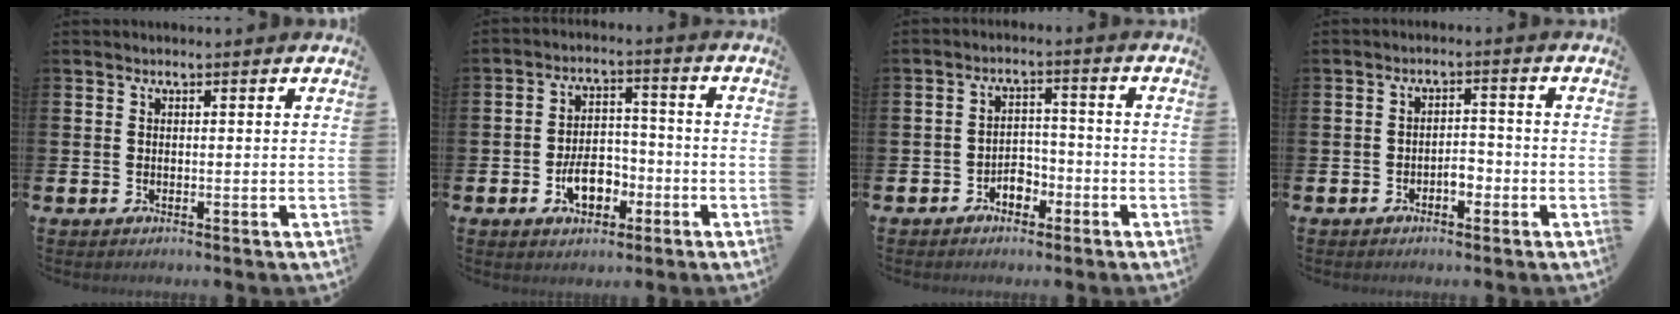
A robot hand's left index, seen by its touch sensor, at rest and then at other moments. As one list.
[{"total": 5.9, "force": [-2.4, 3.8, 3.8], "torque": [-0.057, 0.010, -0.046]}, {"total": 3.0, "force": [-2.2, 1.8, 1.1], "torque": [-0.031, 0.010, -0.045]}, {"total": 2.3, "force": [-1.3, 1.3, 1.5], "torque": [-0.029, 0.006, -0.028]}]